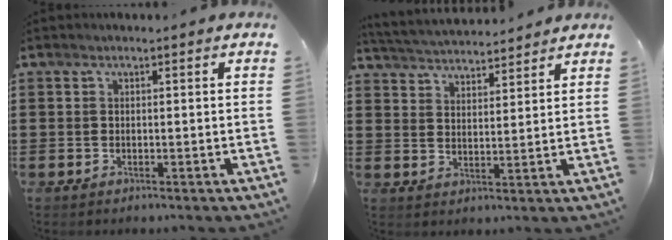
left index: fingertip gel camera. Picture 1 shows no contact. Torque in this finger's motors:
{"motor_torque": [0.19, 0.13, 0.53, 0.07]}